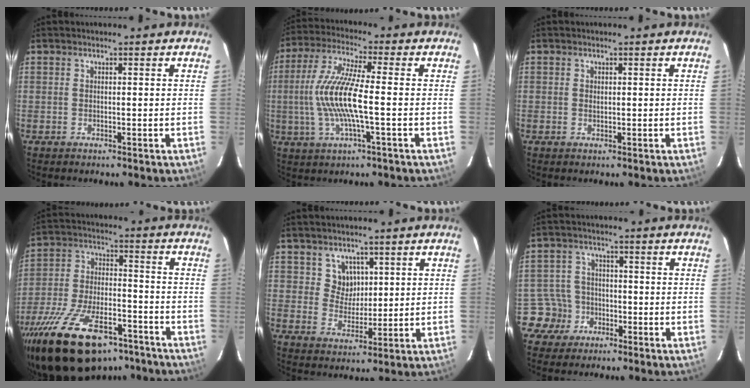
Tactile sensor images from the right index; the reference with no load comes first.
{"total": 12.2, "force": [-1.5, 1.4, 12.1], "torque": [-0.245, 0.000, -0.029]}
{"total": 0.7, "force": [0.1, 0.6, 0.3], "torque": [-0.006, 0.002, 0.002]}
{"total": 24.1, "force": [-16.7, 10.6, 13.7], "torque": [-0.270, -0.020, -0.261]}
{"total": 4.8, "force": [2.2, 4.2, 0.6], "torque": [-0.005, 0.007, 0.044]}
{"total": 5.5, "force": [-2.8, 4.7, -0.3], "torque": [-0.002, 0.025, -0.054]}